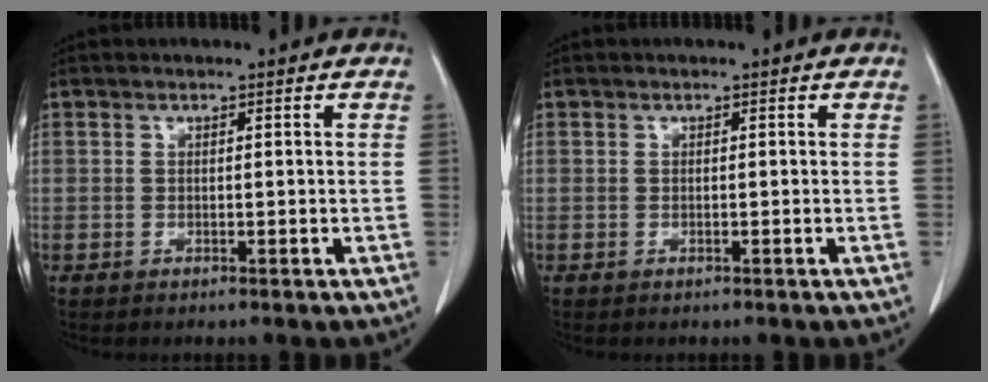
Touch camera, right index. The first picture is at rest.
{"total": 0.0}